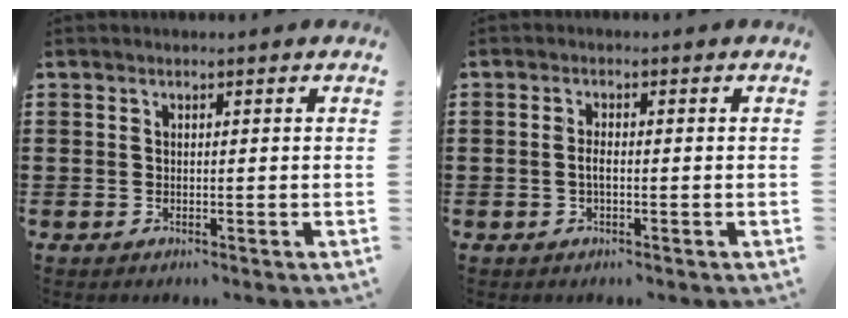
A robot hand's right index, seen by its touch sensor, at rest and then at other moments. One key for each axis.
{"total": 1.6, "fx": -0.4, "fy": 0.4, "fz": 1.5, "tx": -0.036, "ty": -0.003, "tz": -0.009}